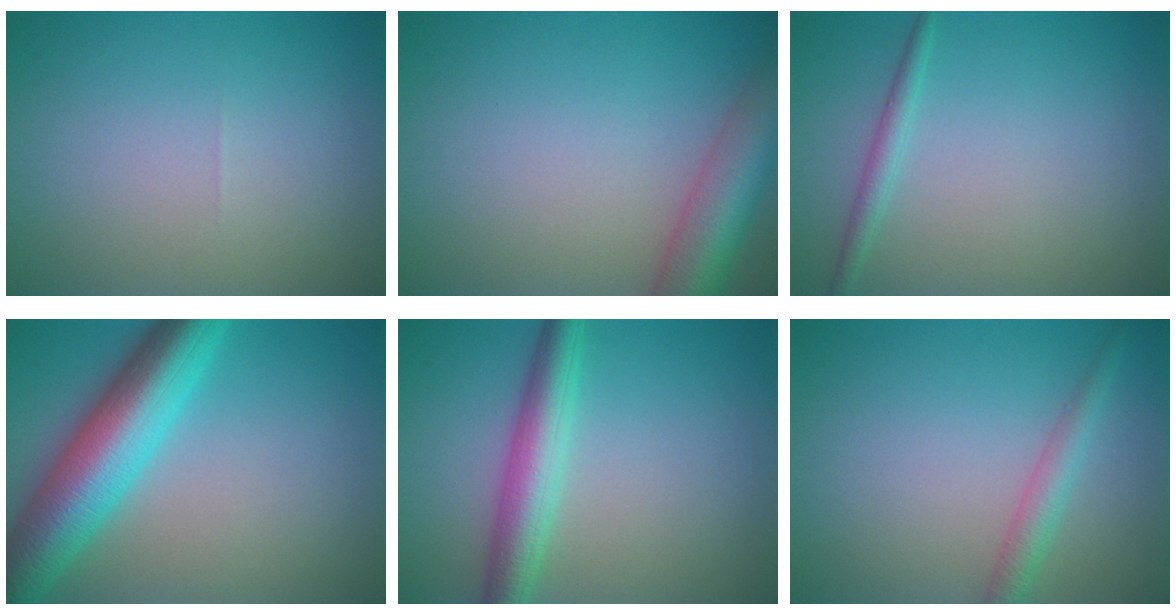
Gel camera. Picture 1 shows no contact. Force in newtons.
{"total": 6.7, "press": 6.7, "slide": 0.3}
{"total": 1.4, "press": 1.4, "slide": 0.1}
{"total": 9.5, "press": 9.5, "slide": 0.1}
{"total": 4.7, "press": 4.7, "slide": 0.1}
{"total": 2.2, "press": 2.2, "slide": 0.1}